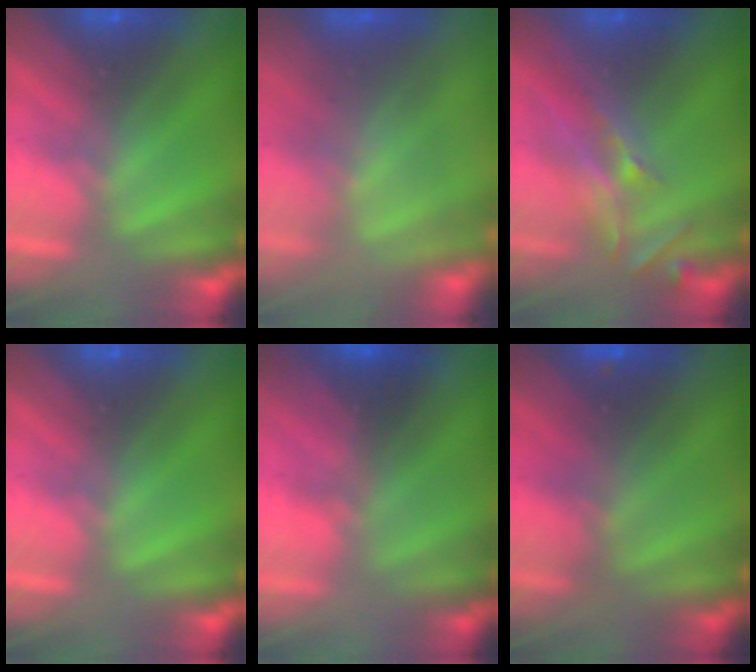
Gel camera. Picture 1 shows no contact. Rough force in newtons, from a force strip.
{"total": 3.8}
{"total": 2.5}
{"total": 0.0}
{"total": 2.2}
{"total": 1.9}